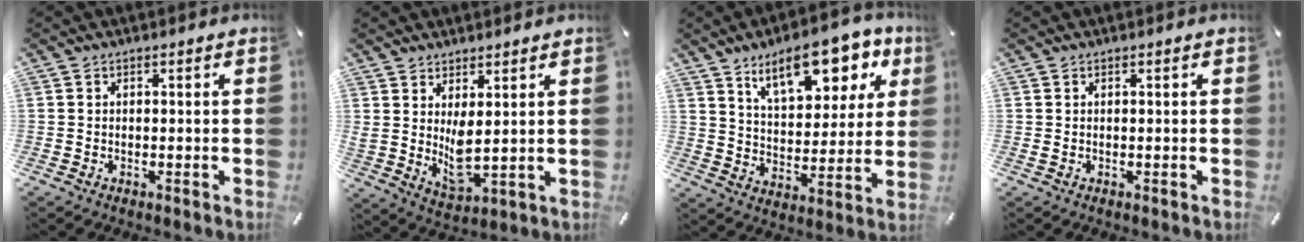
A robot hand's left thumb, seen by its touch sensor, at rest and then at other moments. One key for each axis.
{"total": 6.3, "fx": 3.1, "fy": 2.4, "fz": 4.9, "tx": -0.098, "ty": -0.032, "tz": 0.057}
{"total": 16.8, "fx": 10.4, "fy": 8.1, "fz": 10.3, "tx": -0.149, "ty": -0.046, "tz": 0.176}
{"total": 0.6, "fx": 0.1, "fy": 0.1, "fz": 0.6, "tx": -0.011, "ty": 0.000, "tz": 0.002}